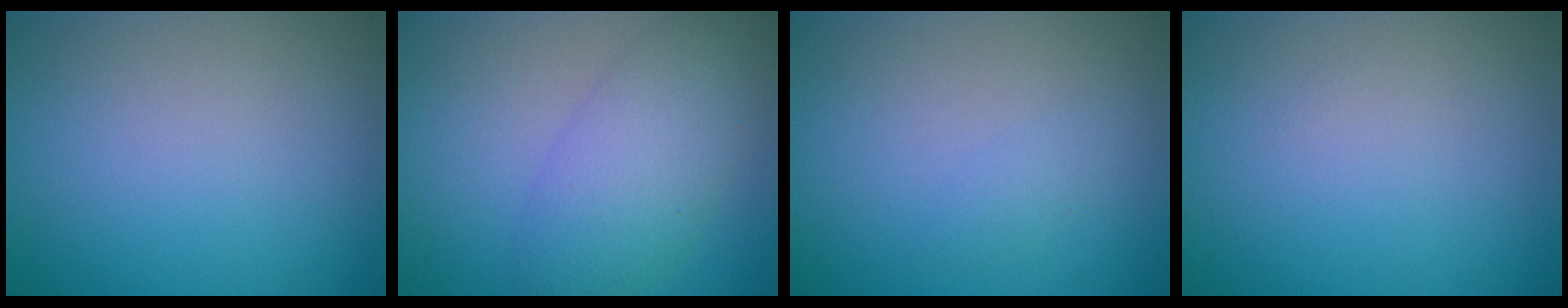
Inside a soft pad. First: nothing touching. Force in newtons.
{"total": 5.3, "press": 5.3, "slide": 0.2}
{"total": 0.8, "press": 0.8, "slide": 0.0}
{"total": 0.0}